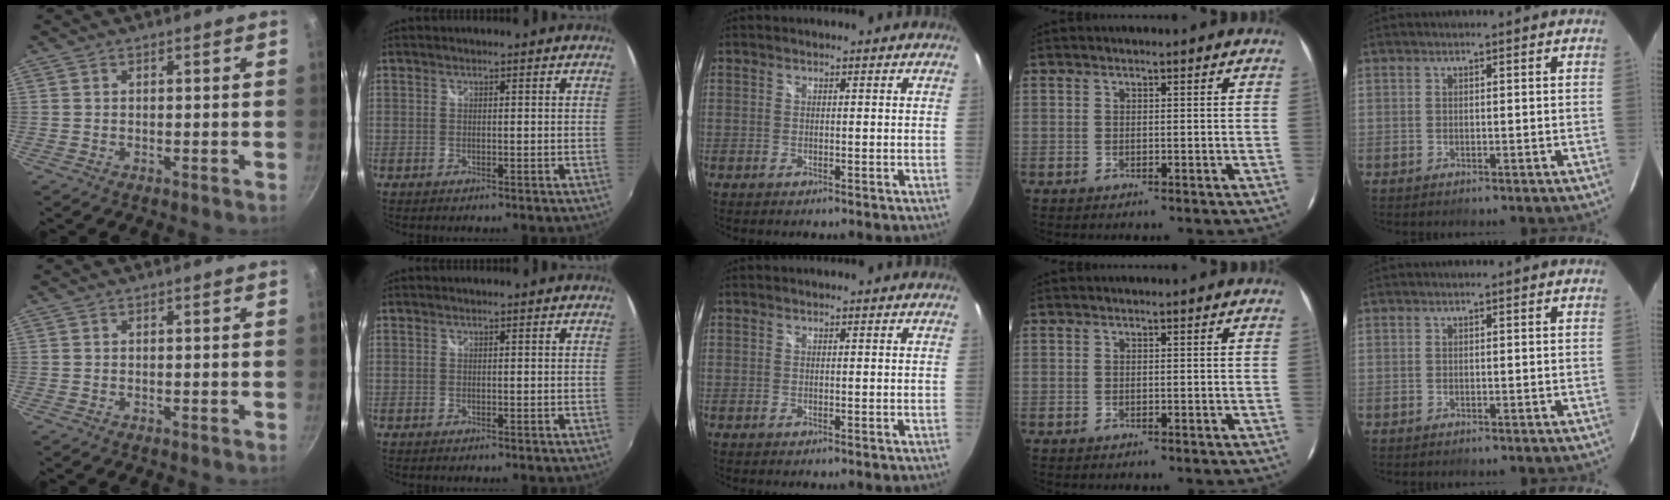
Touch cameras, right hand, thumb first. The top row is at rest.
{}